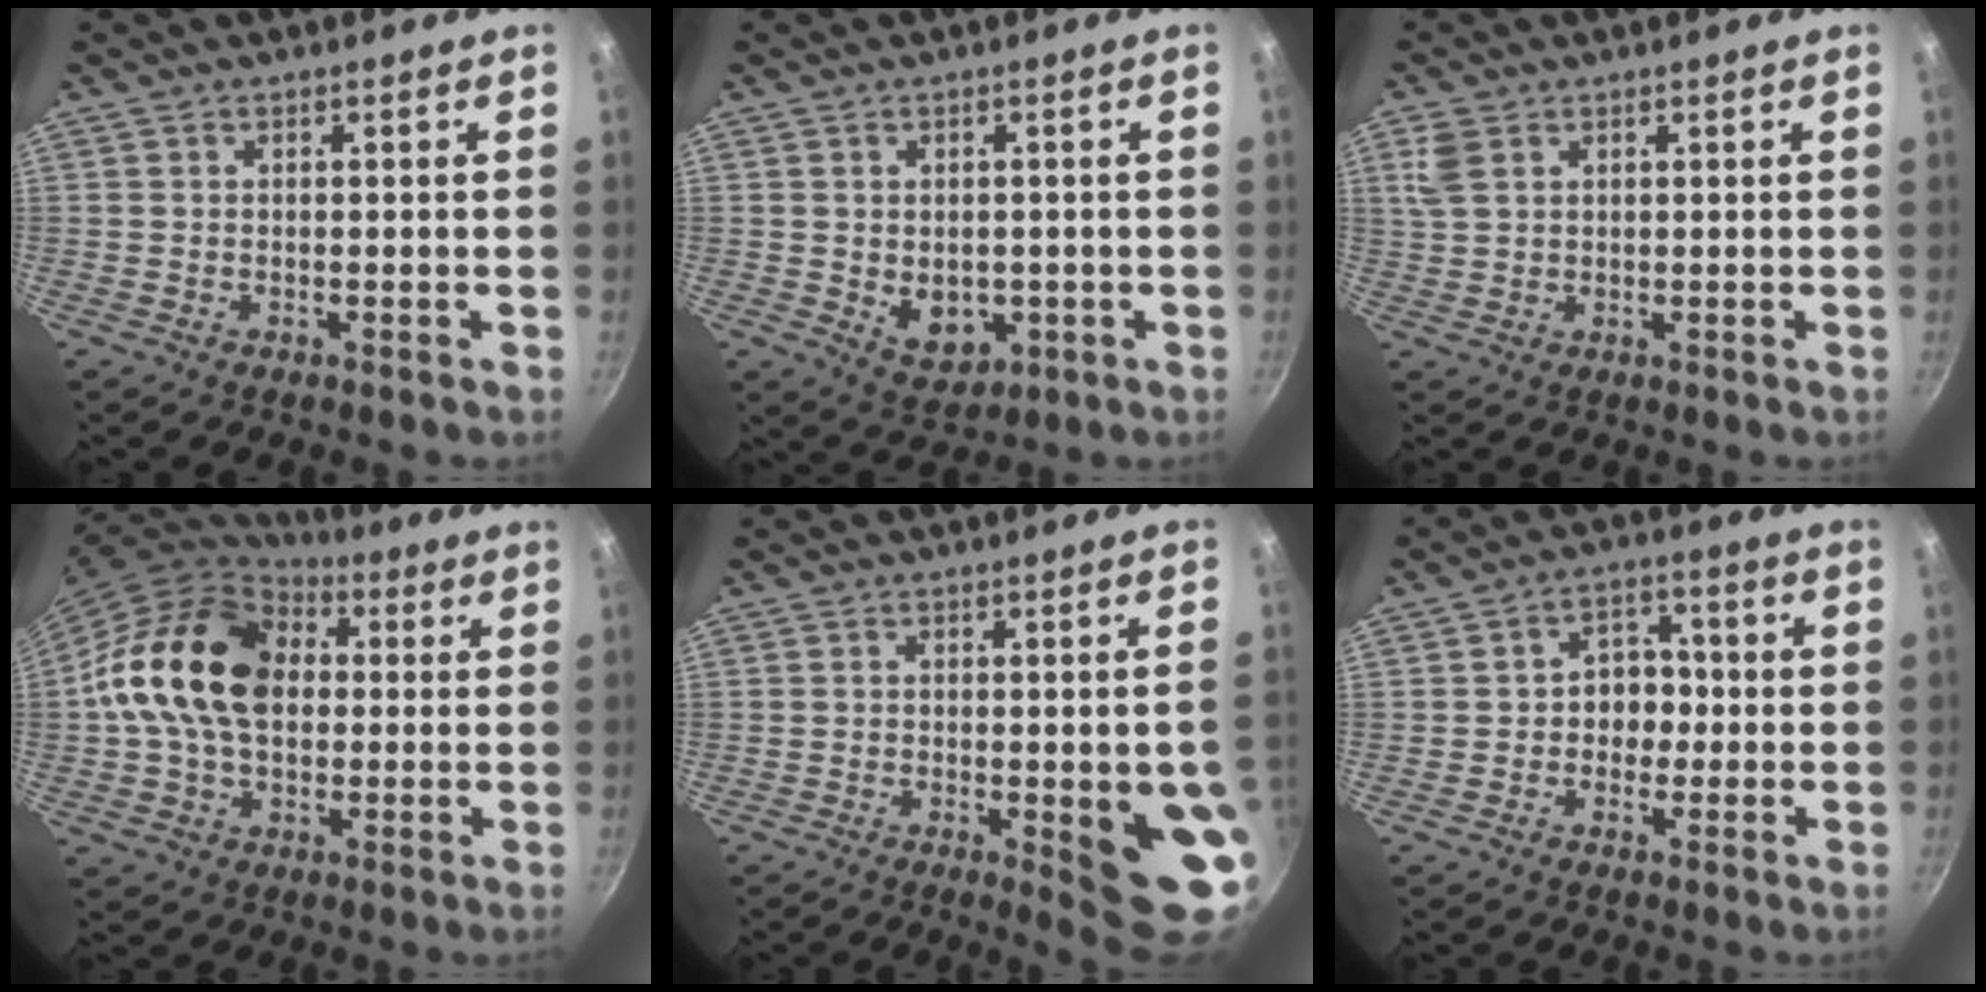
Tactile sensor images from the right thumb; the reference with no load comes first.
{"total": 6.5, "force": [-0.9, 4.9, 4.1], "torque": [-0.038, -0.007, 0.002]}
{"total": 4.2, "force": [1.8, 2.9, 2.5], "torque": [-0.051, 0.001, 0.038]}
{"total": 20.2, "force": [1.9, 14.3, 14.1], "torque": [-0.232, 0.030, 0.019]}
{"total": 12.3, "force": [-2.9, 2.8, 11.7], "torque": [-0.119, 0.006, -0.028]}
{"total": 6.1, "force": [-0.6, 5.1, 3.4], "torque": [0.003, 0.015, -0.015]}